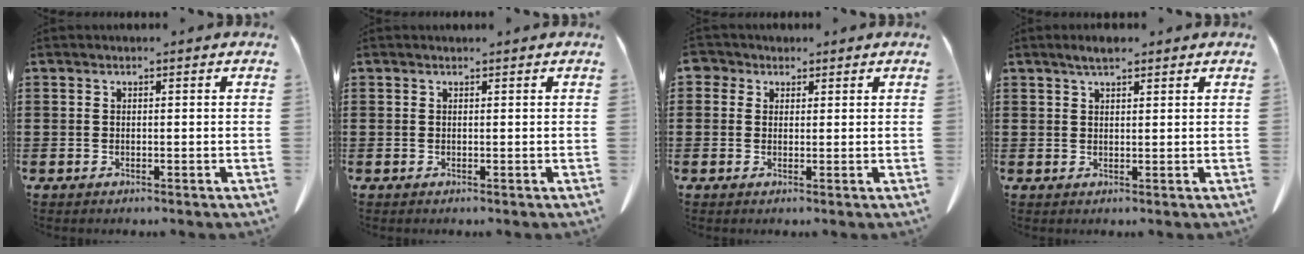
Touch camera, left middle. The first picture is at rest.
{"total": 0.0}
{"total": 2.2, "force": [1.3, 1.7, 0.5], "torque": [-0.018, 0.007, 0.025]}
{"total": 2.7, "force": [2.1, 0.6, 1.7], "torque": [-0.037, 0.004, 0.037]}